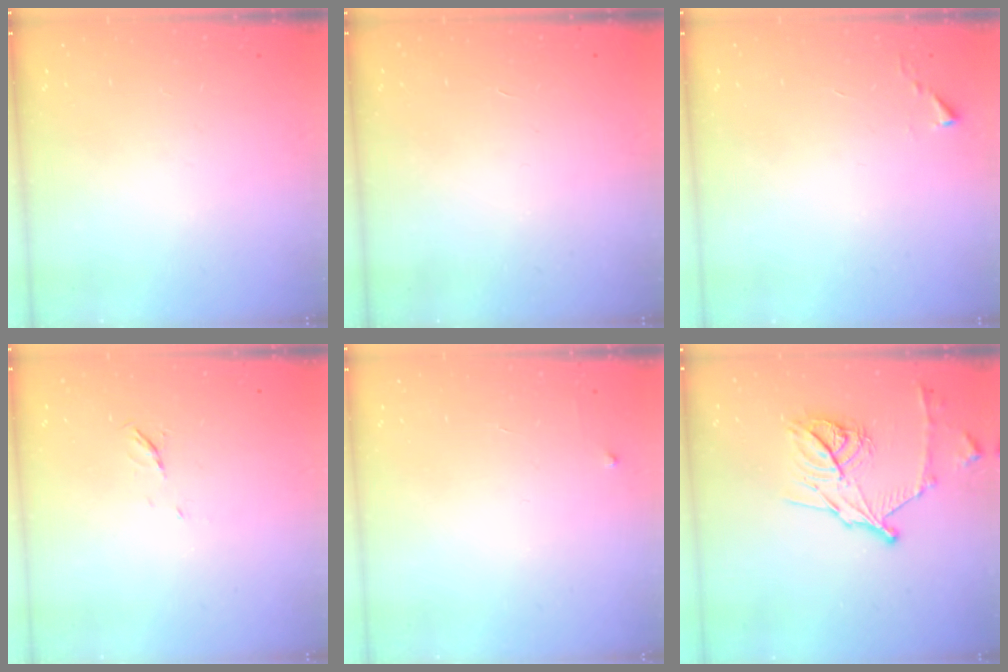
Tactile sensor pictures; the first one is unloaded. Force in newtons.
{"total": 1.6, "press": 1.6, "slide": 0.1}
{"total": 1.1, "press": 1.1, "slide": 0.1}
{"total": 4.0, "press": 4.0, "slide": 0.6}
{"total": 2.3, "press": 2.3, "slide": 0.3}
{"total": 16.4, "press": 16.3, "slide": 1.0}